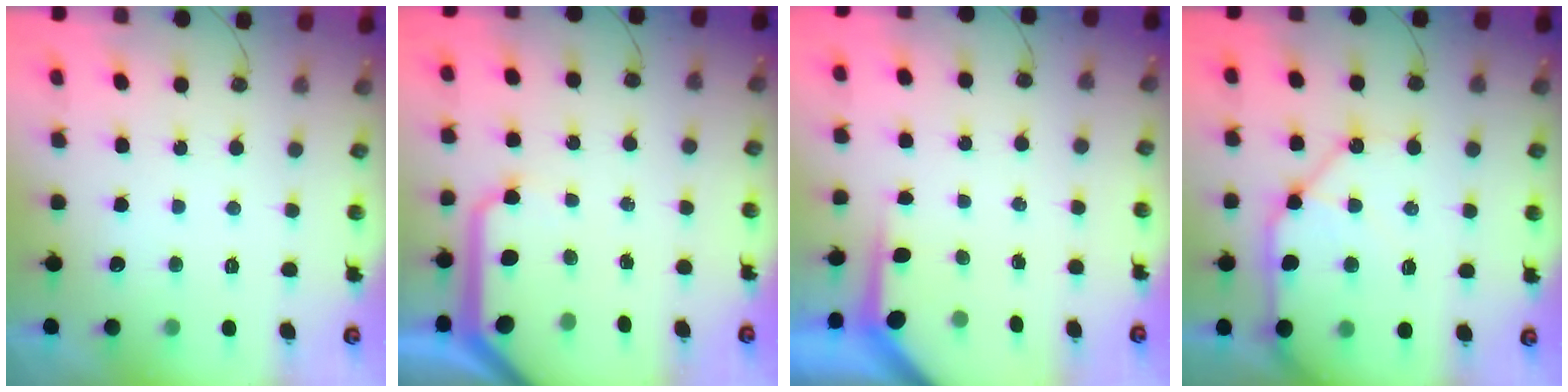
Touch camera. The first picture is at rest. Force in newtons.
{"total": 11.6, "press": 11.5, "slide": 1.4}
{"total": 3.7, "press": 3.6, "slide": 0.4}
{"total": 13.8, "press": 13.7, "slide": 1.8}